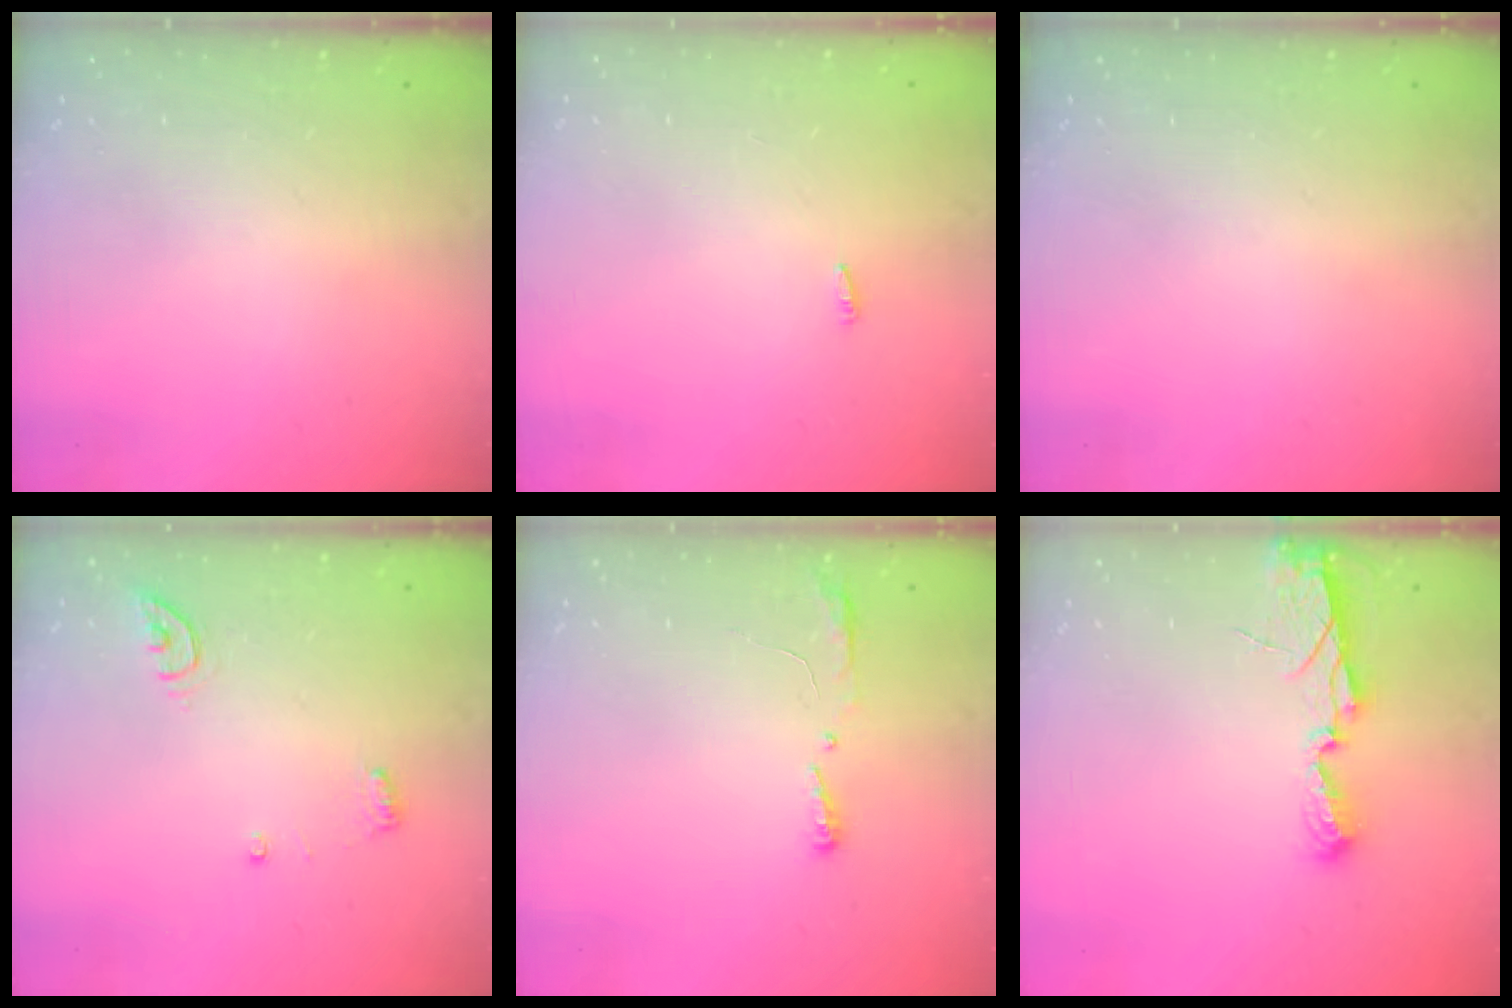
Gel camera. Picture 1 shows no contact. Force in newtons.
{"total": 1.8, "press": 1.7, "slide": 0.6}
{"total": 0.0}
{"total": 5.5, "press": 5.5, "slide": 0.2}
{"total": 4.1, "press": 3.9, "slide": 1.2}
{"total": 6.3, "press": 6.2, "slide": 0.4}